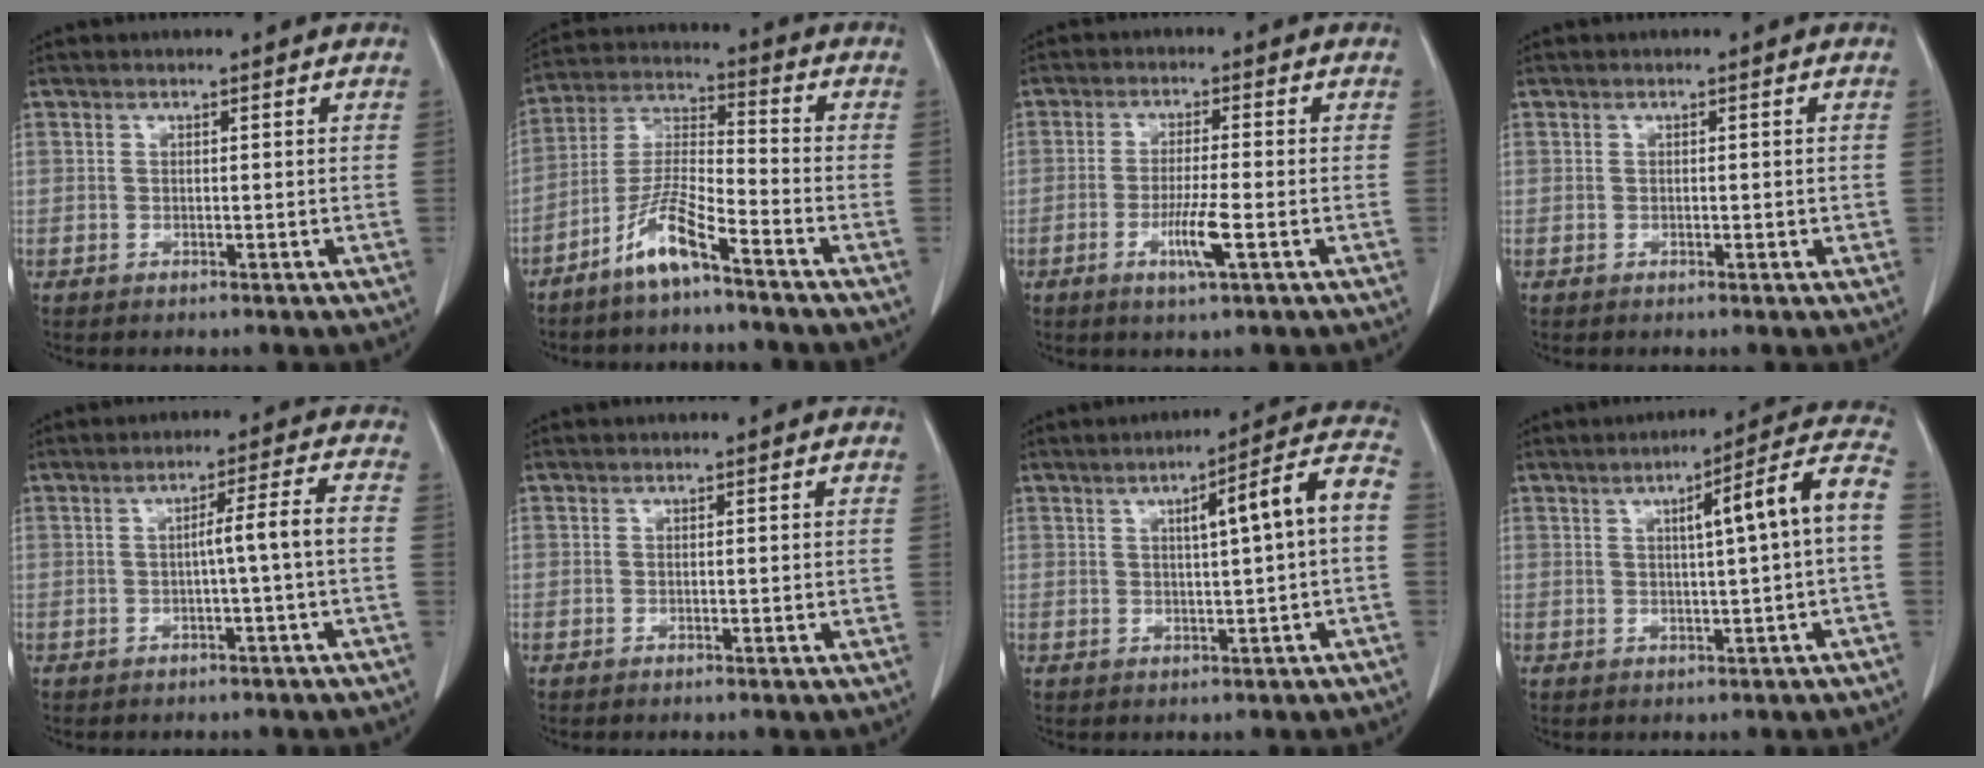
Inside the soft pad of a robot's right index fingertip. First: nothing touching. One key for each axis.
{"total": 8.8, "fx": -5.9, "fy": 0.8, "fz": 6.5, "tx": -0.141, "ty": -0.009, "tz": -0.121}
{"total": 5.4, "fx": -2.0, "fy": -0.1, "fz": 5.0, "tx": -0.096, "ty": -0.010, "tz": -0.037}
{"total": 1.1, "fx": -0.1, "fy": 0.6, "fz": 0.9, "tx": -0.014, "ty": 0.001, "tz": 0.000}
{"total": 4.5, "fx": -0.9, "fy": -0.9, "fz": 4.4, "tx": -0.067, "ty": 0.010, "tz": -0.012}
{"total": 0.6, "fx": -0.1, "fy": 0.2, "fz": 0.6, "tx": -0.009, "ty": 0.001, "tz": 0.000}
{"total": 9.3, "fx": 0.7, "fy": 0.1, "fz": 9.3, "tx": -0.126, "ty": 0.022, "tz": 0.008}
{"total": 9.9, "fx": 0.8, "fy": -0.3, "fz": 9.8, "tx": -0.132, "ty": 0.022, "tz": 0.008}